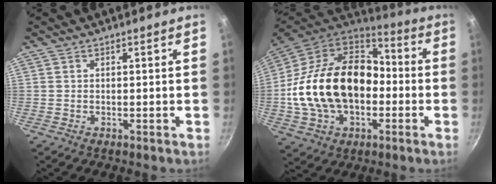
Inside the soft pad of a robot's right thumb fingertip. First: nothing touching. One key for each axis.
{"total": 25.3, "fx": -2.4, "fy": 17.4, "fz": 18.2, "tx": -0.306, "ty": 0.050, "tz": -0.038}